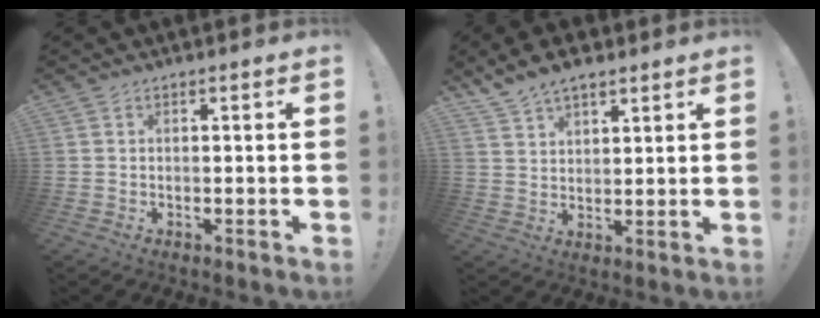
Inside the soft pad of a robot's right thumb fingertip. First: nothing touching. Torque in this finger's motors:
{"motor_torque": [-0.75, 1.04, 0.50, 0.42, 0.05]}